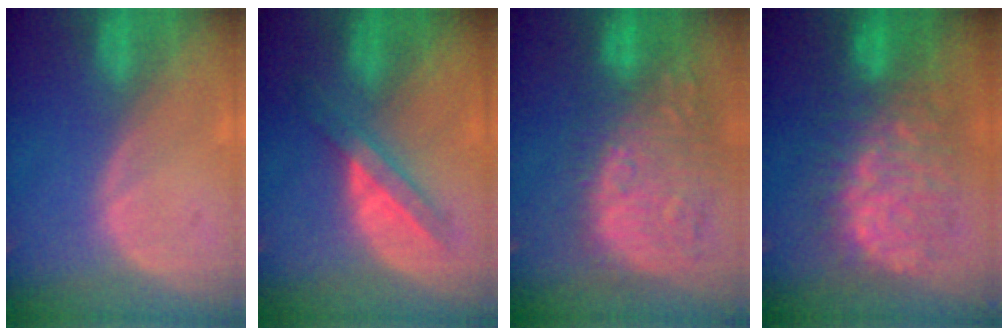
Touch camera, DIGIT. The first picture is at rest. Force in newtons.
{"total": 5.8, "press": 5.3, "slide": 2.3}
{"total": 12.8, "press": 11.7, "slide": 5.4}
{"total": 11.6, "press": 11.5, "slide": 1.3}